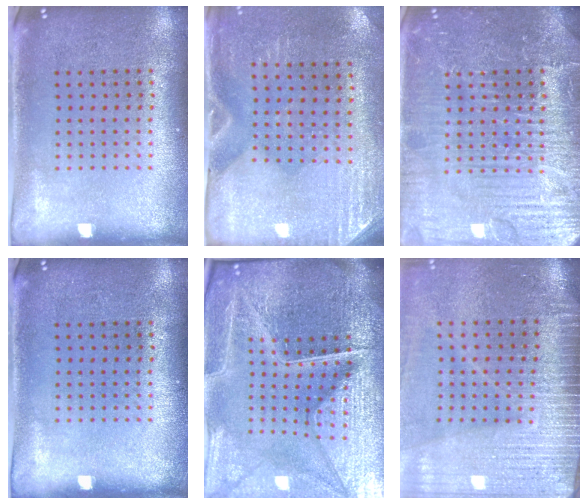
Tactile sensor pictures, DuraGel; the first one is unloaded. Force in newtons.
{"total": 3.0, "press": 2.6, "slide": 1.4}
{"total": 7.7, "press": 7.7, "slide": 1.0}
{"total": 0.0}
{"total": 7.0, "press": 6.2, "slide": 3.4}
{"total": 4.0, "press": 3.4, "slide": 2.1}